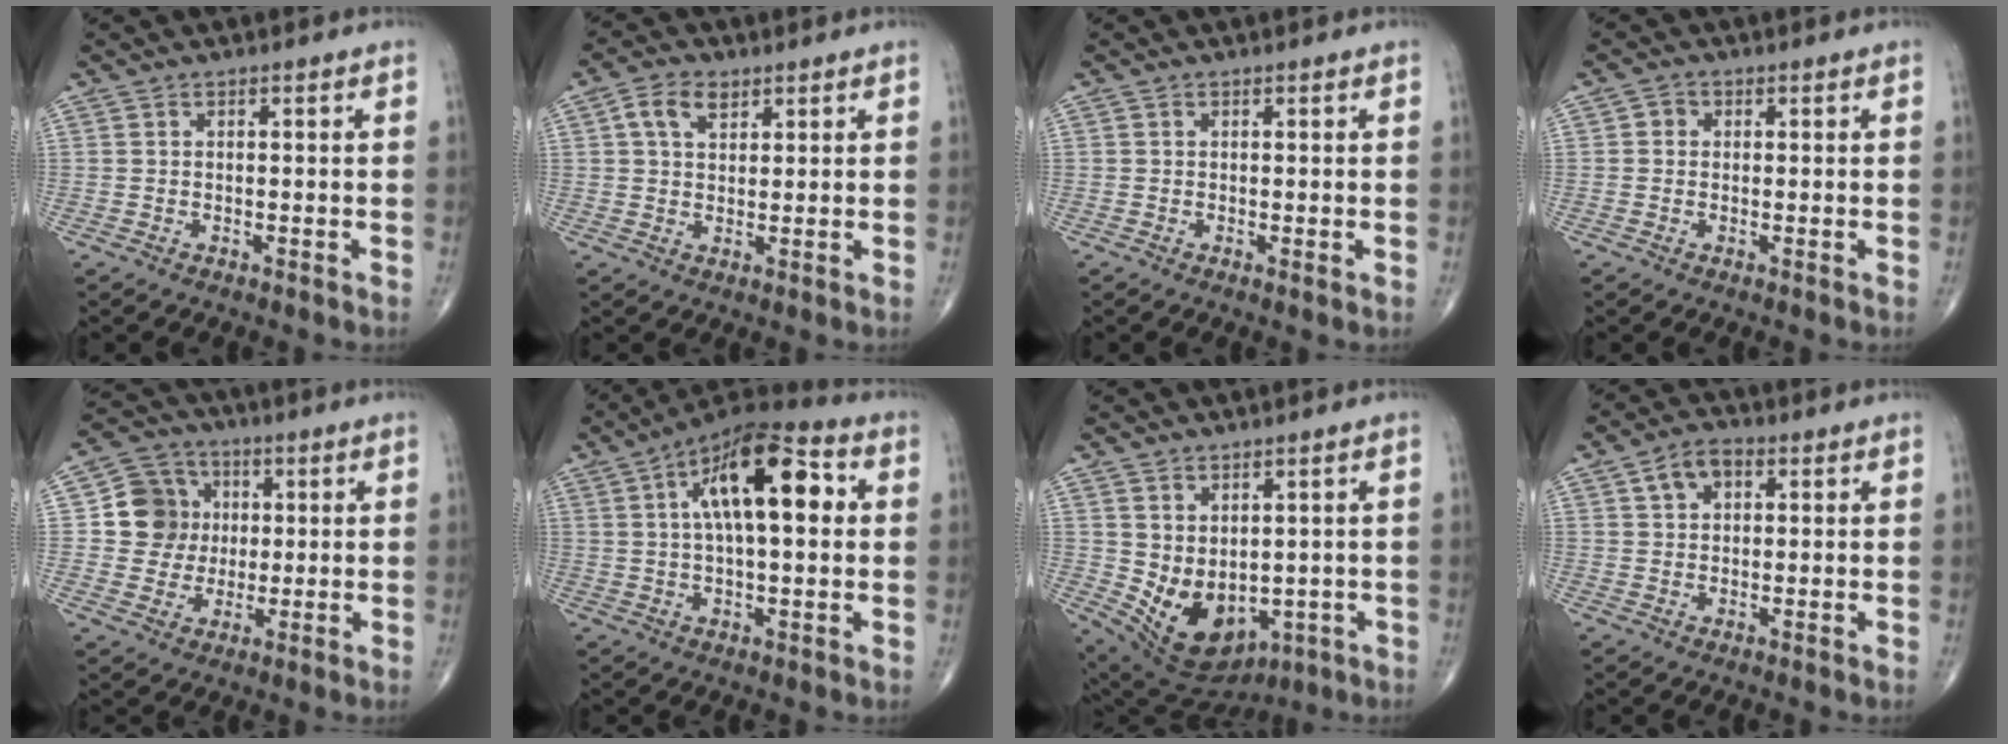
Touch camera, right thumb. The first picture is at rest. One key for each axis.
{"total": 5.2, "fx": 2.2, "fy": 3.4, "fz": 3.3, "tx": -0.048, "ty": 0.003, "tz": 0.038}
{"total": 0.5, "fx": 0.0, "fy": 0.1, "fz": 0.5, "tx": -0.009, "ty": -0.002, "tz": -0.002}
{"total": 1.6, "fx": 0.1, "fy": 1.5, "fz": 0.6, "tx": 0.001, "ty": 0.004, "tz": -0.003}
{"total": 9.9, "fx": 1.1, "fy": 9.3, "fz": 3.2, "tx": -0.015, "ty": 0.007, "tz": 0.016}
{"total": 17.8, "fx": 4.2, "fy": 7.3, "fz": 15.7, "tx": -0.238, "ty": 0.023, "tz": 0.057}
{"total": 11.3, "fx": -0.3, "fy": 7.7, "fz": 8.3, "tx": -0.115, "ty": -0.013, "tz": 0.033}
{"total": 5.0, "fx": 1.8, "fy": 3.4, "fz": 3.2, "tx": -0.042, "ty": 0.009, "tz": 0.028}